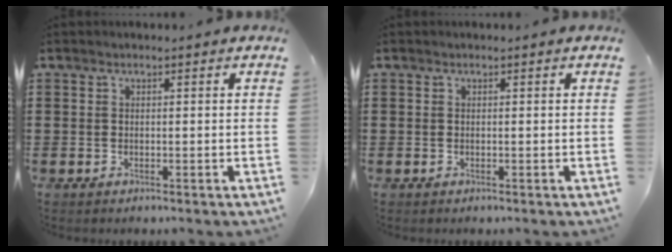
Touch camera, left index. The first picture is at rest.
{"total": 0.0}